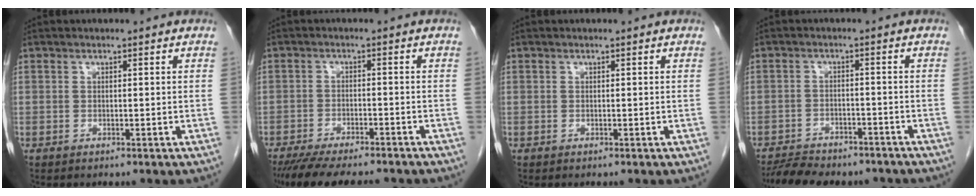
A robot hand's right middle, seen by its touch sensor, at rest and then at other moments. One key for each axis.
{"total": 12.9, "fx": -11.1, "fy": 2.4, "fz": 6.1, "tx": -0.101, "ty": -0.019, "tz": -0.160}
{"total": 0.0}
{"total": 10.6, "fx": -9.4, "fy": 3.2, "fz": 3.8, "tx": -0.064, "ty": 0.000, "tz": -0.131}